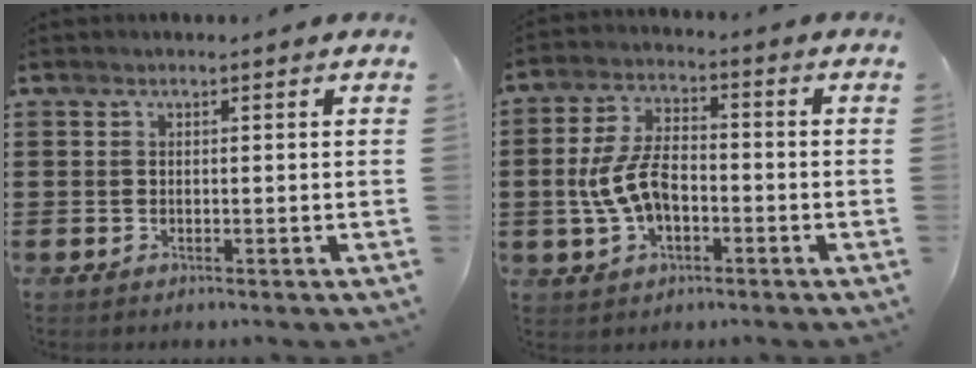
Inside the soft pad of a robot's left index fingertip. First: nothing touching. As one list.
[{"total": 7.7, "force": [-1.7, 4.0, 6.4], "torque": [-0.152, 0.000, -0.040]}]